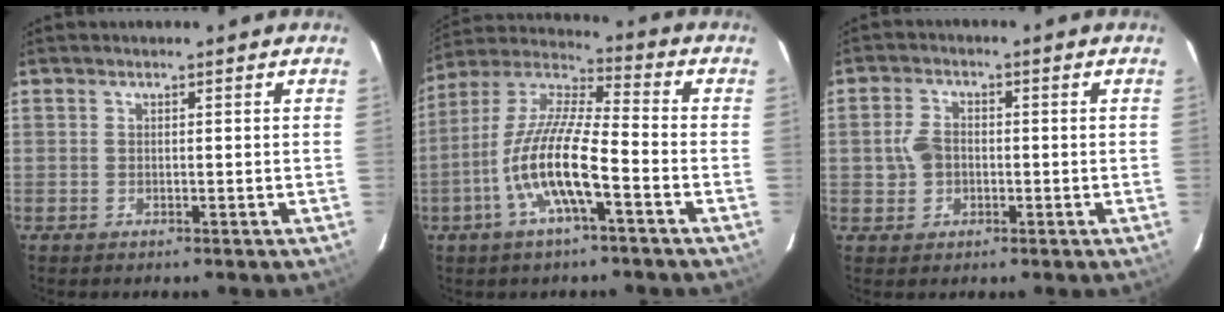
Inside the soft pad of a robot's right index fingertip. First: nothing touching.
{"total": 13.6, "force": [-5.2, 2.5, 12.3], "torque": [-0.248, 0.000, -0.107]}
{"total": 4.2, "force": [-0.4, 3.4, 2.5], "torque": [-0.052, 0.008, -0.001]}